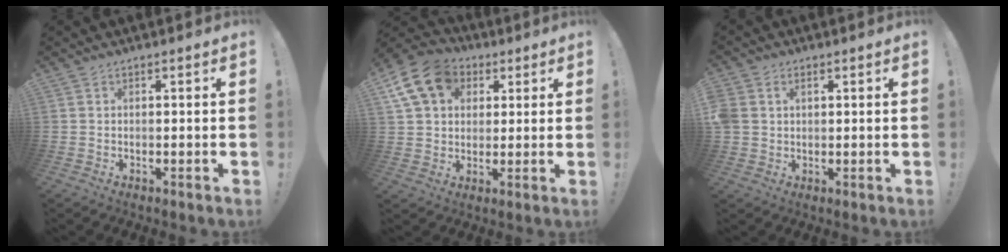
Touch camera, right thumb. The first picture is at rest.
{"total": 15.3, "force": [5.8, 11.9, 7.6], "torque": [-0.114, -0.017, 0.115]}
{"total": 4.1, "force": [1.1, 3.4, 1.9], "torque": [-0.043, 0.003, 0.024]}